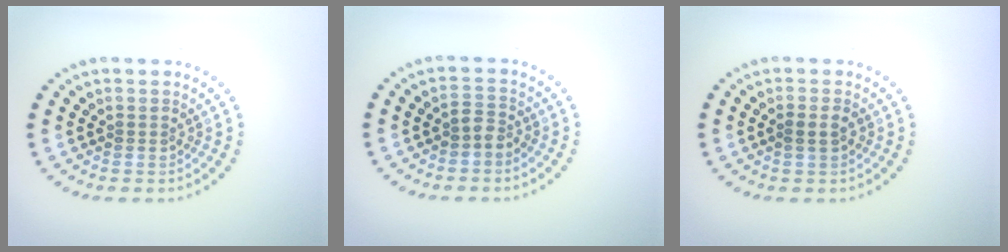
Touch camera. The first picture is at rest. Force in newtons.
{"total": 1.5, "press": 1.4, "slide": 0.7}
{"total": 1.3, "press": 1.2, "slide": 0.5}